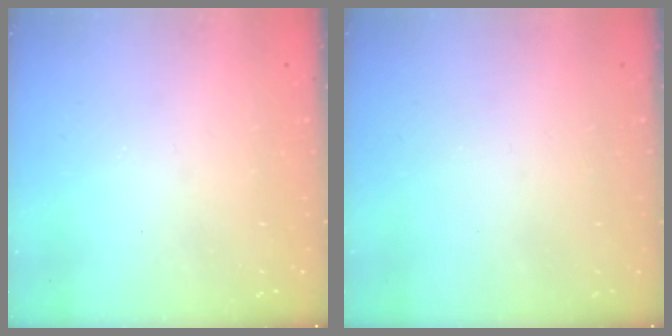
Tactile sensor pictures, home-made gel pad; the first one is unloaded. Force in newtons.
{"total": 0.0}